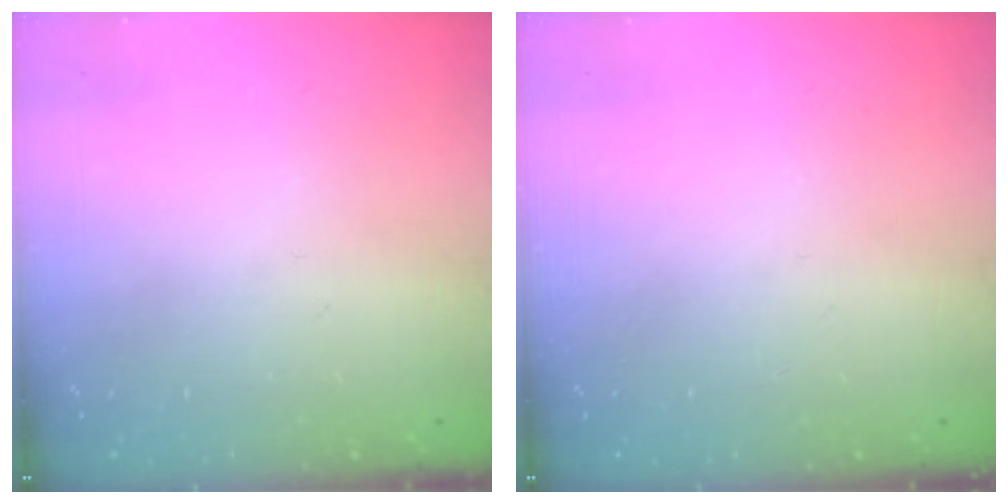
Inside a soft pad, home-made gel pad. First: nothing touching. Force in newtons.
{"total": 0.0}